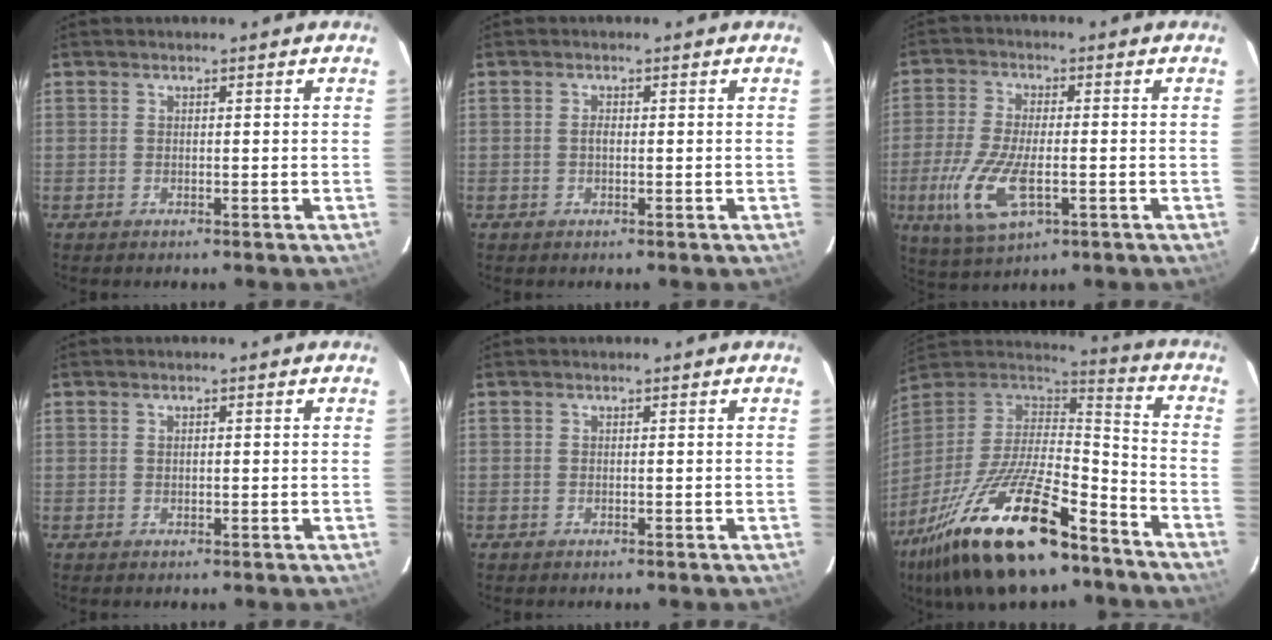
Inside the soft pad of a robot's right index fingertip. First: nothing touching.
{"total": 0.9, "force": [-0.1, 0.5, 0.7], "torque": [-0.012, 0.004, -0.003]}
{"total": 11.6, "force": [-3.5, 4.6, 10.0], "torque": [-0.218, -0.018, -0.065]}
{"total": 0.5, "force": [0.1, 0.3, 0.4], "torque": [-0.008, 0.003, 0.003]}
{"total": 0.0}
{"total": 27.4, "force": [-17.3, 9.3, 19.1], "torque": [-0.371, -0.033, -0.289]}